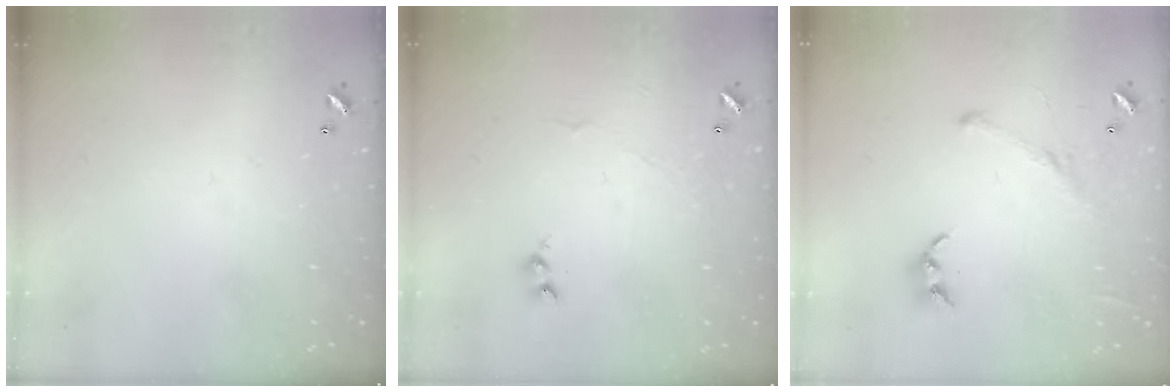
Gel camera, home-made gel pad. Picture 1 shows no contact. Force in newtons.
{"total": 1.7, "press": 1.6, "slide": 0.6}
{"total": 2.3, "press": 2.1, "slide": 1.0}